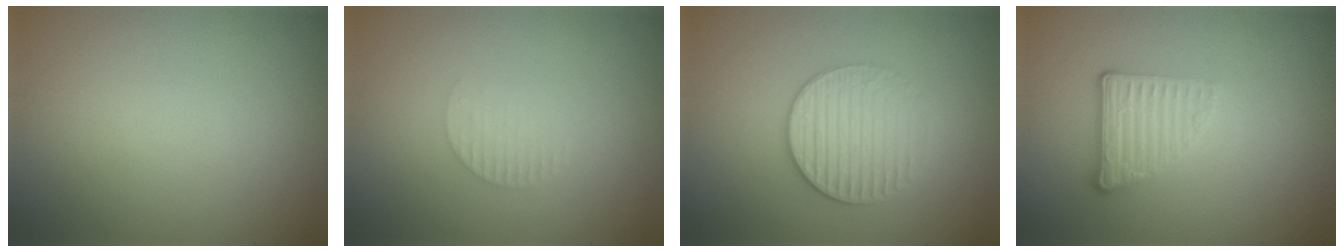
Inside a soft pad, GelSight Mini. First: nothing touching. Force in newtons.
{"total": 1.3, "press": 1.2, "slide": 0.4}
{"total": 3.1, "press": 2.8, "slide": 1.2}
{"total": 3.0, "press": 2.1, "slide": 2.1}